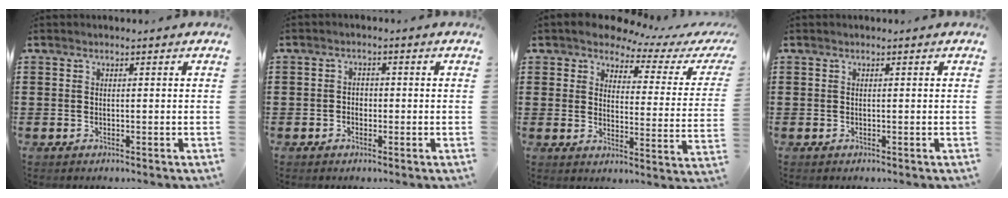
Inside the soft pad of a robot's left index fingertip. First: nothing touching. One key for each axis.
{"total": 1.4, "fx": -0.8, "fy": 1.1, "fz": 0.4, "tx": -0.012, "ty": 0.004, "tz": -0.020}
{"total": 4.1, "fx": 3.5, "fy": 1.5, "fz": 1.5, "tx": -0.047, "ty": -0.020, "tz": 0.055}
{"total": 0.0}